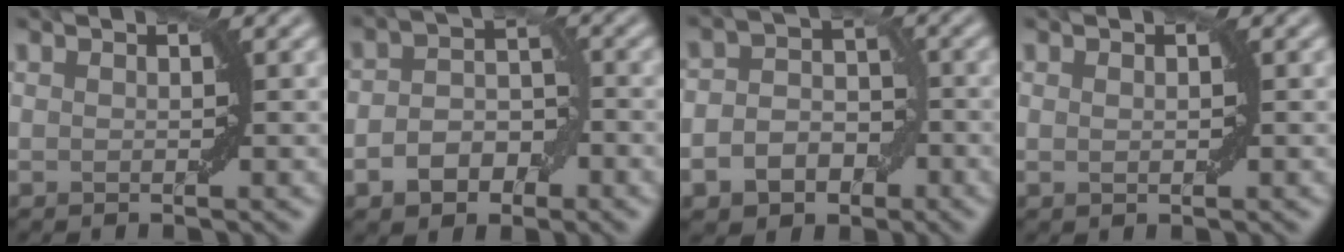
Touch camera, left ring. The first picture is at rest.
{"total": 3.9, "force": [-1.5, 2.6, 2.5], "torque": [-0.039, 0.005, -0.028]}
{"total": 5.4, "force": [-2.1, 4.2, 2.7], "torque": [-0.016, -0.005, -0.039]}
{"total": 0.6, "force": [0.1, 0.3, 0.5], "torque": [-0.007, 0.002, 0.004]}